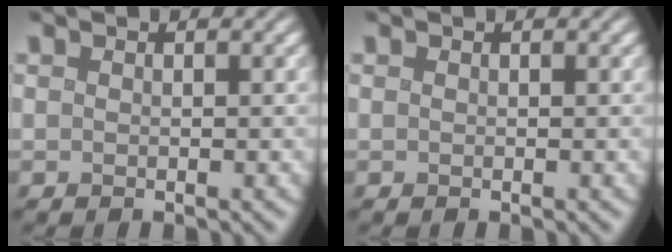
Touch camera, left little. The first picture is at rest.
{"total": 0.0}